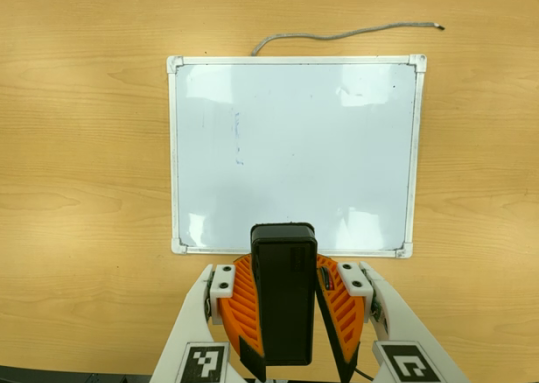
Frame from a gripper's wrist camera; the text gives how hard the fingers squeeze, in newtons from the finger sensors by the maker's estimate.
{"total": 11.2, "left": 10.6, "right": 11.8}